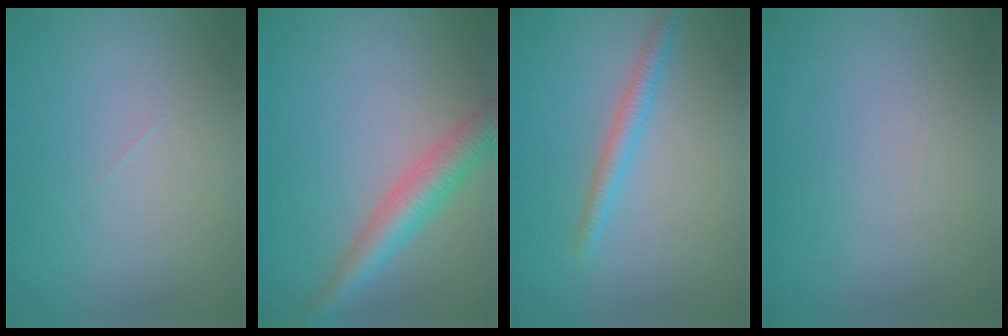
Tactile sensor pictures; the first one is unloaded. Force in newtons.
{"total": 4.6, "press": 4.6, "slide": 0.1}
{"total": 2.2, "press": 2.2, "slide": 0.0}
{"total": 0.0}